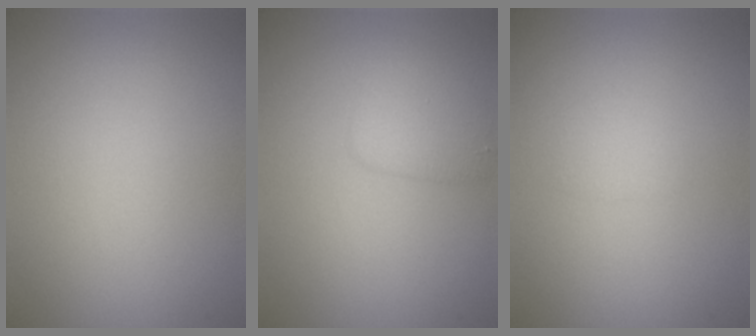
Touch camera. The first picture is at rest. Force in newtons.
{"total": 2.2, "press": 2.2, "slide": 0.1}
{"total": 0.6, "press": 0.6, "slide": 0.1}